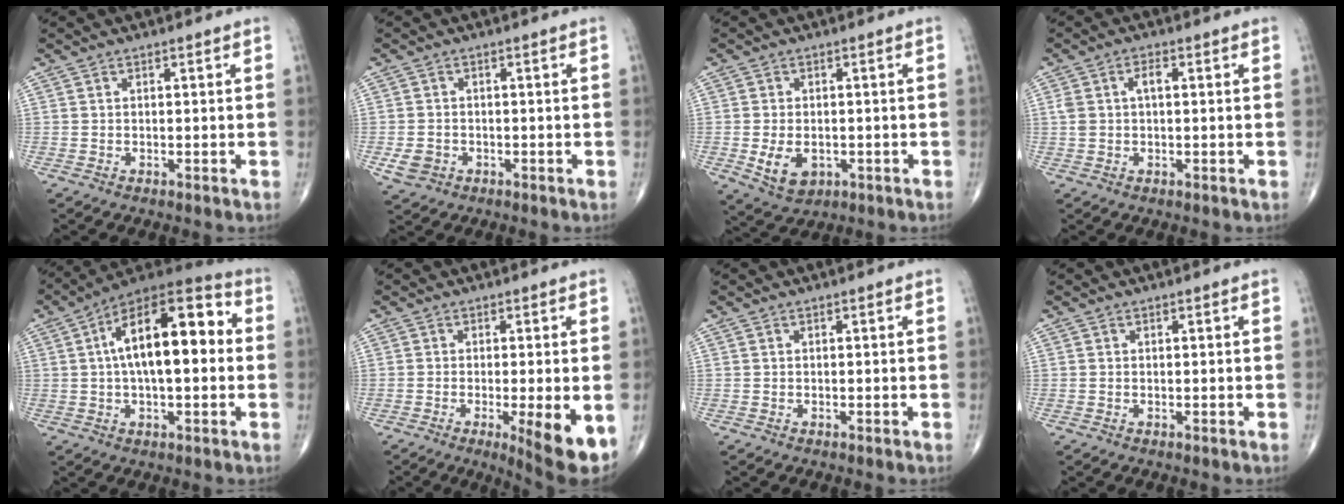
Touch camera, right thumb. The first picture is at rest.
{"total": 3.5, "force": [-1.2, 2.9, 1.6], "torque": [-0.025, 0.004, -0.016]}
{"total": 6.3, "force": [-1.5, 4.3, 4.4], "torque": [-0.065, -0.003, -0.012]}
{"total": 3.6, "force": [0.5, 1.9, 3.0], "torque": [-0.070, 0.014, 0.012]}
{"total": 18.6, "force": [2.3, 8.2, 16.6], "torque": [-0.247, 0.036, 0.026]}
{"total": 8.3, "force": [-2.7, 1.4, 7.8], "torque": [-0.109, -0.021, -0.040]}
{"total": 0.0}
{"total": 0.0}